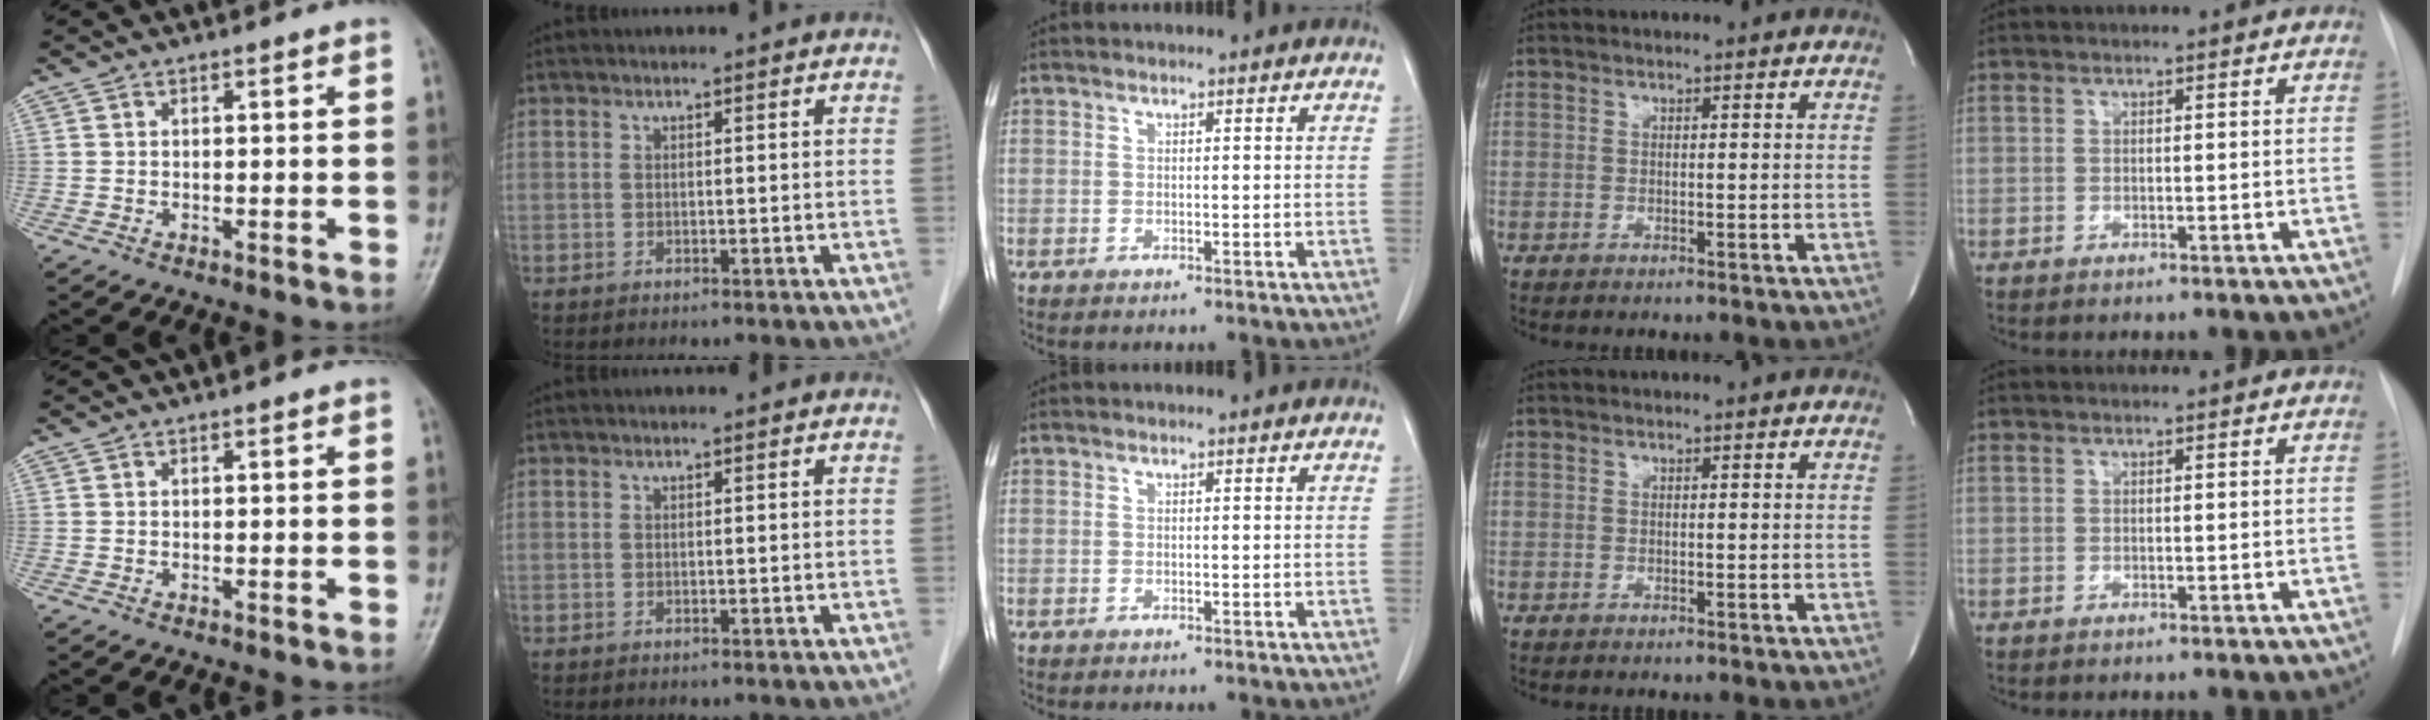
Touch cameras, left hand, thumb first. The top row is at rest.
{}